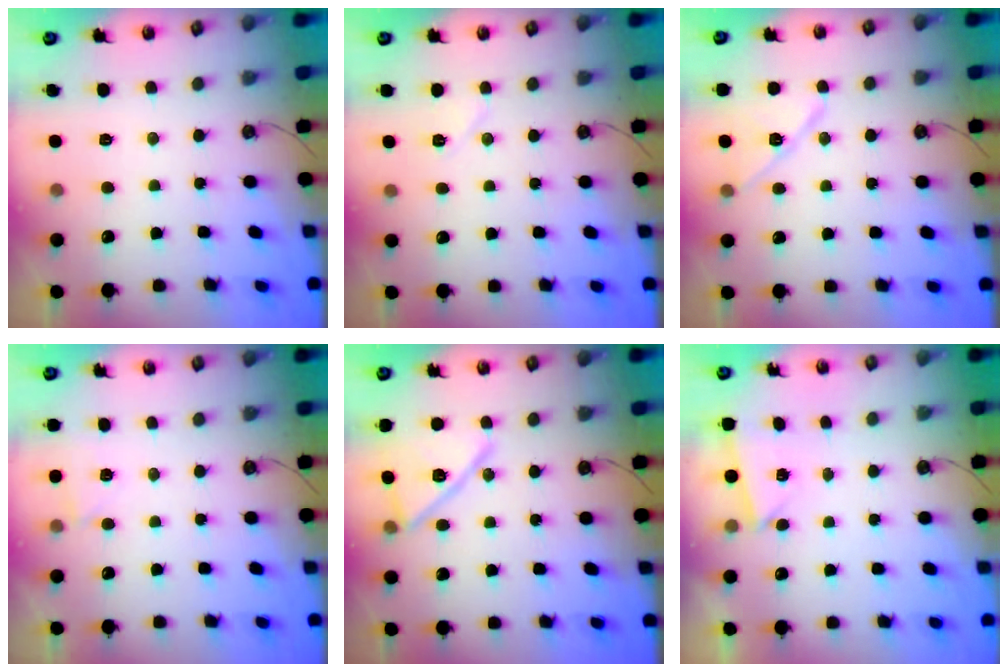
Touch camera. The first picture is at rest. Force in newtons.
{"total": 5.3, "press": 4.8, "slide": 2.1}
{"total": 11.6, "press": 11.5, "slide": 1.3}
{"total": 2.7, "press": 2.6, "slide": 0.7}
{"total": 16.6, "press": 16.4, "slide": 2.6}
{"total": 2.6, "press": 2.6, "slide": 0.3}